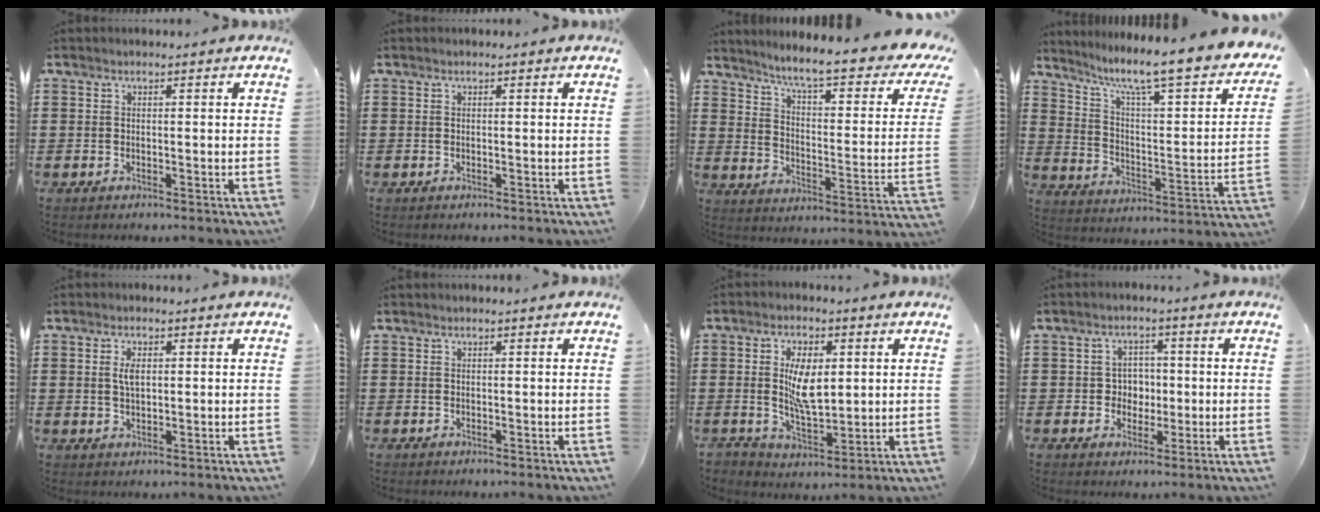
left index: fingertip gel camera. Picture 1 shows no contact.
{"total": 0.0}
{"total": 6.5, "force": [4.9, -0.3, 4.2], "torque": [-0.095, -0.044, 0.072]}
{"total": 8.4, "force": [6.3, 0.6, 5.4], "torque": [-0.116, -0.055, 0.092]}
{"total": 2.8, "force": [0.7, 1.1, 2.5], "torque": [-0.053, 0.007, 0.010]}
{"total": 0.0}
{"total": 7.2, "force": [1.0, 3.8, 6.0], "torque": [-0.104, 0.005, 0.014]}
{"total": 3.8, "force": [-0.2, 3.4, 1.6], "torque": [-0.036, 0.004, -0.010]}